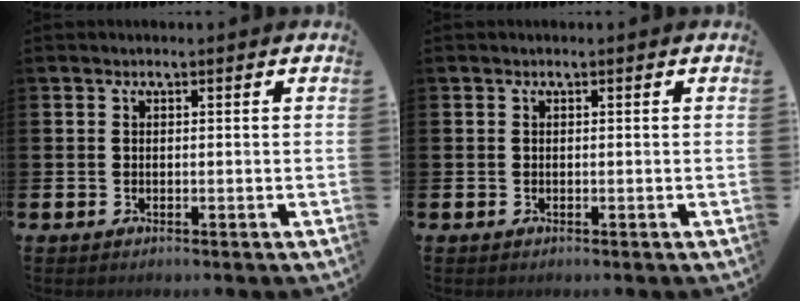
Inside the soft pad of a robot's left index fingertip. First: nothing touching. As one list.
[{"total": 0.0}]